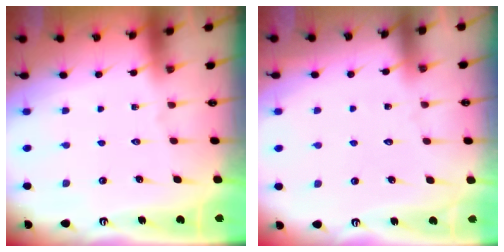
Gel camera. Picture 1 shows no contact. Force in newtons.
{"total": 3.7, "press": 3.7, "slide": 0.4}